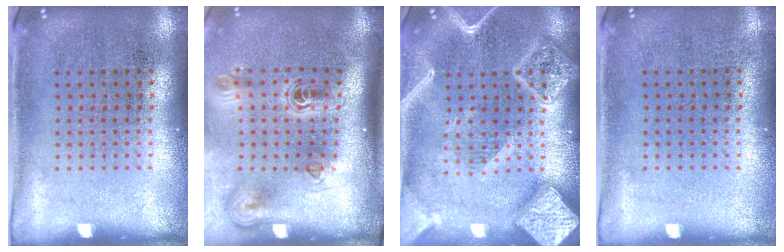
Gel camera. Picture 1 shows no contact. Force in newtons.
{"total": 2.3, "press": 1.5, "slide": 1.7}
{"total": 3.9, "press": 3.9, "slide": 0.4}
{"total": 0.0}